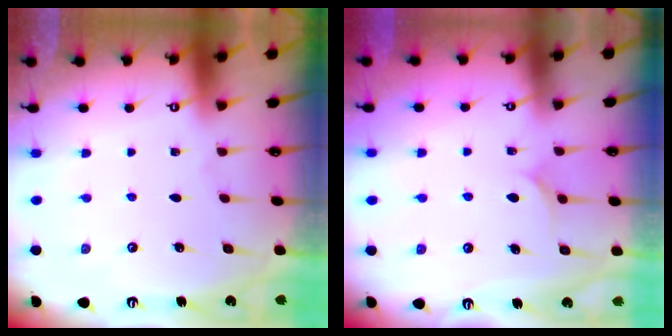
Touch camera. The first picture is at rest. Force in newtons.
{"total": 6.6, "press": 6.6, "slide": 0.3}